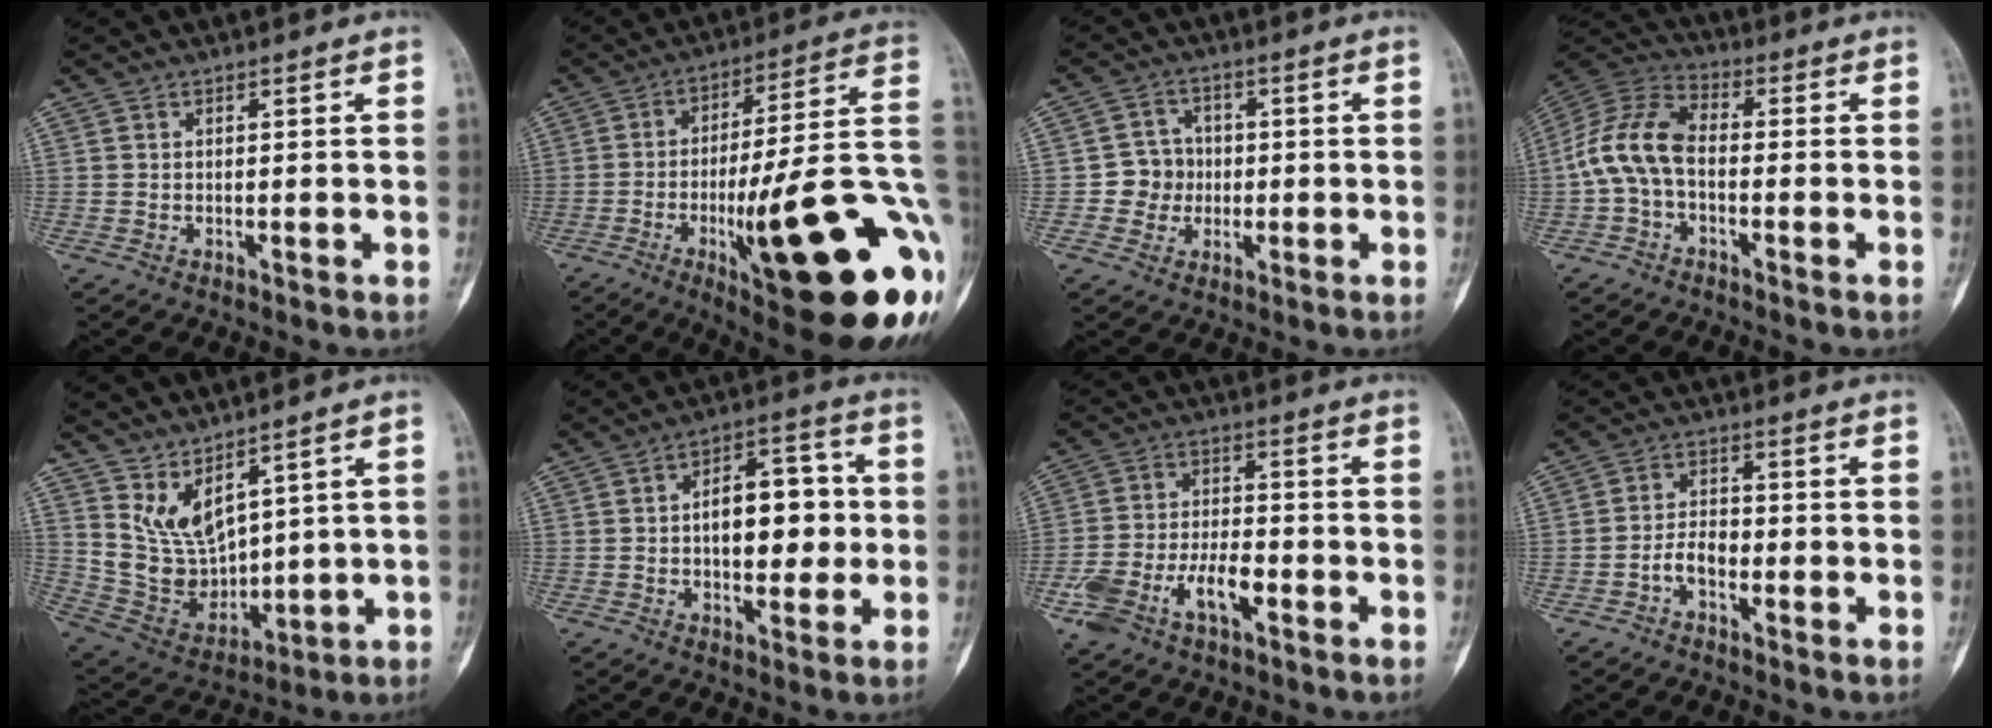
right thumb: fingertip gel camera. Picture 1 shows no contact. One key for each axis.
{"total": 31.6, "fx": -8.2, "fy": 6.6, "fz": 29.8, "tx": -0.358, "ty": 0.011, "tz": -0.118}
{"total": 5.5, "fx": -0.7, "fy": 5.4, "fz": 1.1, "tx": 0.015, "ty": 0.013, "tz": -0.017}
{"total": 10.8, "fx": -1.5, "fy": 6.4, "fz": 8.6, "tx": -0.175, "ty": 0.033, "tz": -0.041}
{"total": 10.2, "fx": 5.6, "fy": 5.9, "fz": 6.2, "tx": -0.087, "ty": -0.047, "tz": 0.139}
{"total": 12.7, "fx": 0.2, "fy": 7.1, "fz": 10.5, "tx": -0.115, "ty": 0.023, "tz": 0.000}
{"total": 11.3, "fx": -4.8, "fy": 5.7, "fz": 8.4, "tx": -0.171, "ty": 0.033, "tz": -0.084}
{"total": 4.0, "fx": -1.9, "fy": 2.3, "fz": 2.7, "tx": -0.041, "ty": 0.021, "tz": -0.038}